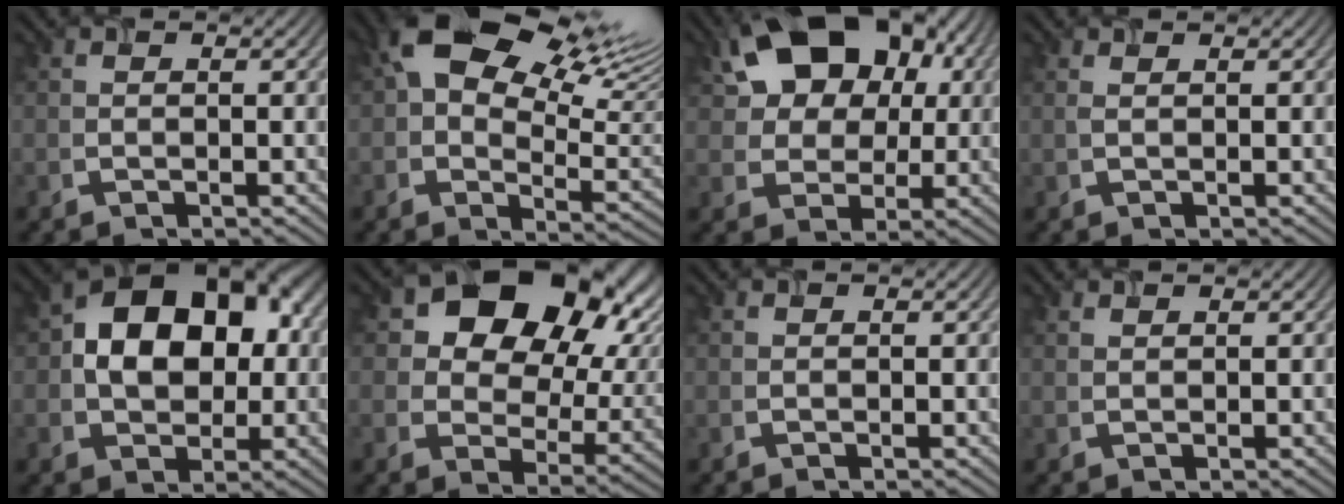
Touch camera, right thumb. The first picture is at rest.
{"total": 16.1, "force": [7.8, 8.8, 10.9], "torque": [-0.190, 0.010, 0.145]}
{"total": 12.5, "force": [4.4, 8.9, 7.6], "torque": [-0.144, 0.024, 0.077]}
{"total": 0.9, "force": [0.5, 0.3, 0.6], "torque": [-0.012, -0.002, 0.007]}
{"total": 12.8, "force": [1.3, 9.1, 8.8], "torque": [-0.126, 0.017, 0.019]}
{"total": 16.6, "force": [7.0, 12.0, 9.2], "torque": [-0.139, 0.019, 0.122]}
{"total": 0.0}
{"total": 0.9, "force": [0.8, 0.2, 0.3], "torque": [-0.004, -0.003, 0.014]}